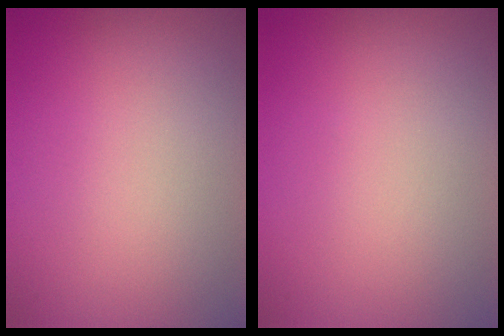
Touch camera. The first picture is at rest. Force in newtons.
{"total": 0.0}